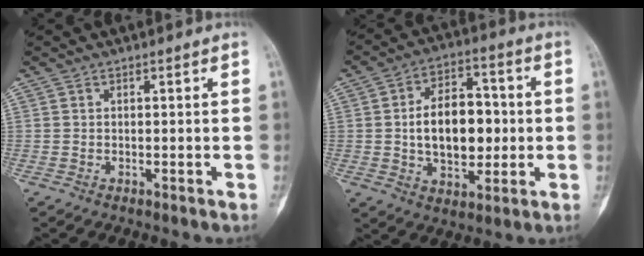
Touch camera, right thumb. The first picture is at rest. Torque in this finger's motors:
{"motor_torque": [-0.19, 0.61, 0.18, -0.12, 0.31]}